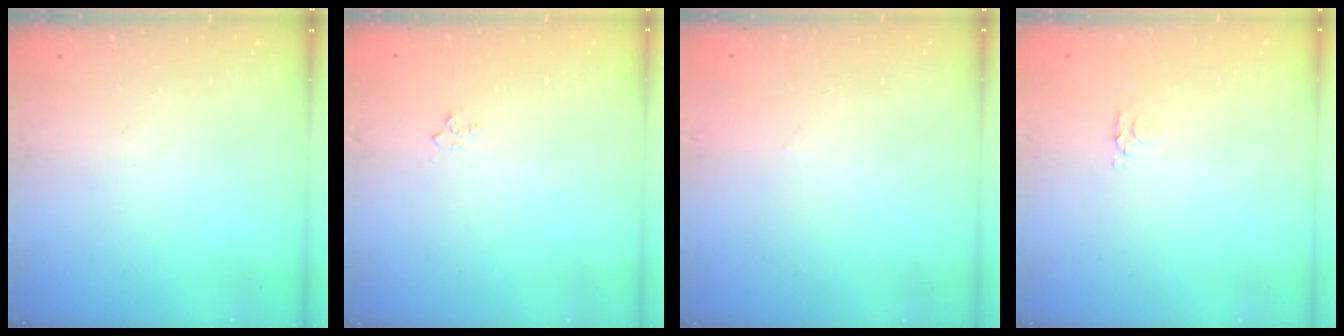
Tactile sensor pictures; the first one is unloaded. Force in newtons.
{"total": 3.2, "press": 3.2, "slide": 0.4}
{"total": 0.0}
{"total": 2.5, "press": 2.5, "slide": 0.4}